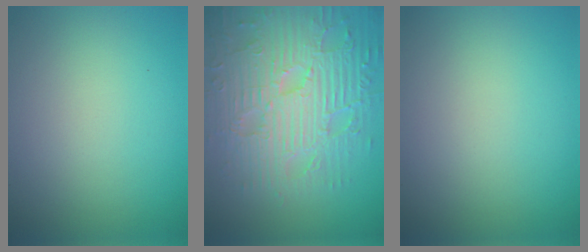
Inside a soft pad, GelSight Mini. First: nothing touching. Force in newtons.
{"total": 9.1, "press": 6.6, "slide": 6.3}
{"total": 0.0}